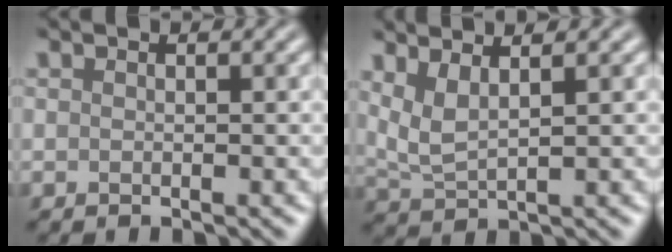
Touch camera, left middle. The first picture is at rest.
{"total": 2.9, "force": [1.6, 0.7, 2.2], "torque": [-0.054, -0.004, 0.038]}